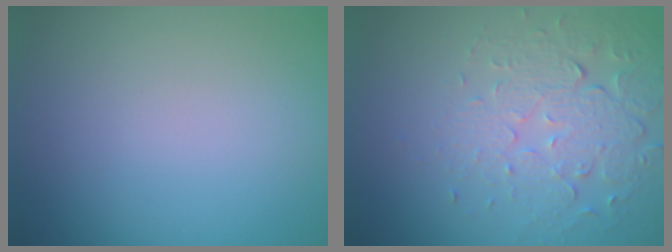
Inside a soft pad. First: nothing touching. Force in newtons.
{"total": 5.5, "press": 3.7, "slide": 4.1}